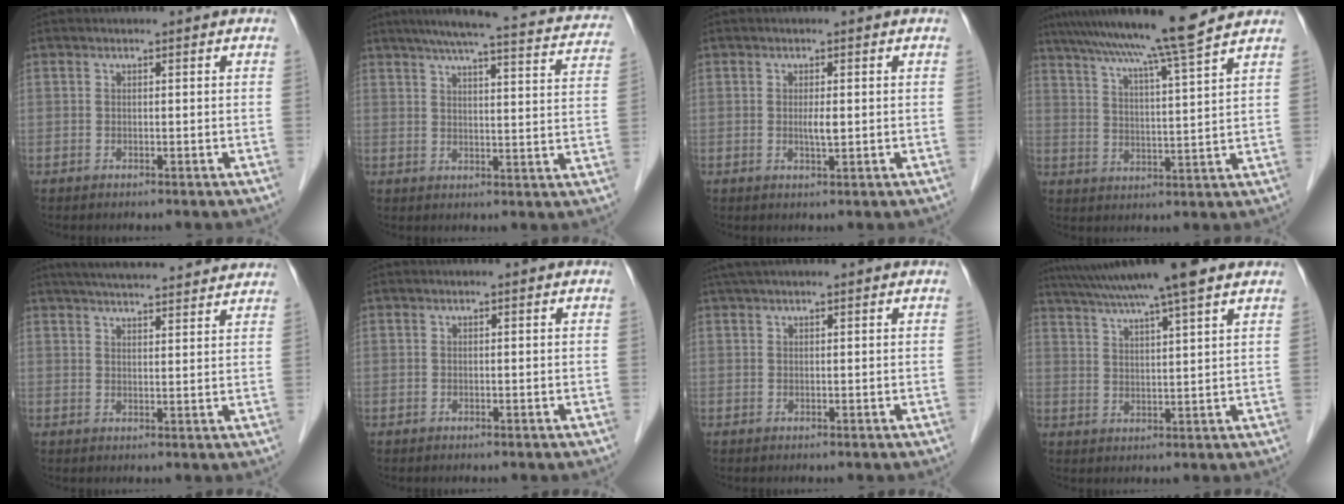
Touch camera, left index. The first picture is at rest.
{"total": 22.4, "force": [18.9, 3.3, 11.6], "torque": [-0.160, 0.011, 0.219]}
{"total": 1.8, "force": [-0.1, 0.2, 1.7], "torque": [-0.036, -0.003, 0.000]}
{"total": 13.6, "force": [11.3, -1.6, 7.5], "torque": [-0.128, 0.013, 0.167]}
{"total": 17.7, "force": [16.2, 1.9, 7.0], "torque": [-0.105, 0.041, 0.214]}
{"total": 0.0}
{"total": 4.2, "force": [3.5, 0.1, 2.3], "torque": [-0.036, 0.040, 0.061]}
{"total": 14.1, "force": [11.4, -0.1, 8.2], "torque": [-0.147, 0.029, 0.172]}